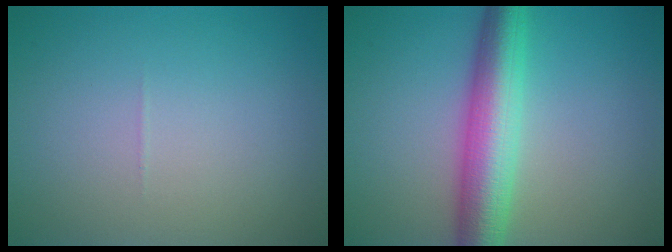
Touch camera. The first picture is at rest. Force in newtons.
{"total": 6.8, "press": 6.8, "slide": 0.1}